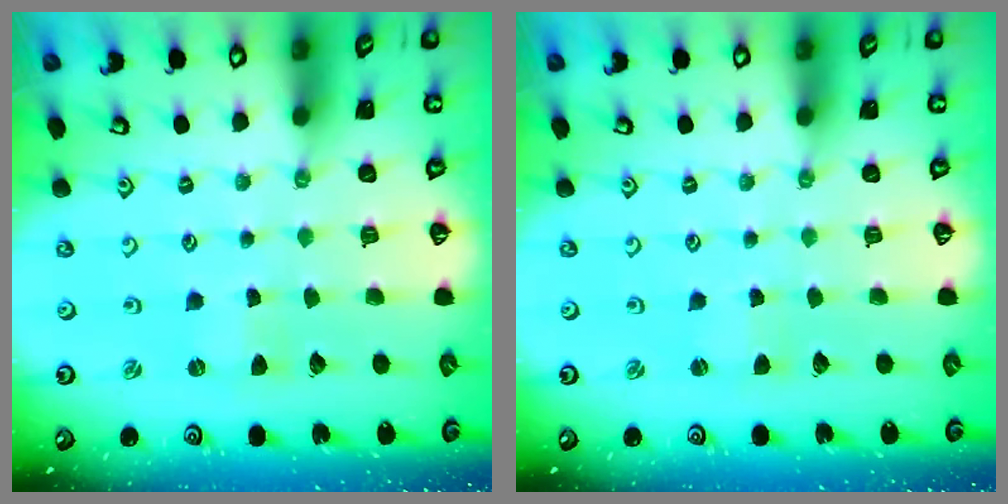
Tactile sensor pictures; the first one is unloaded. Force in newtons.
{"total": 2.0, "press": 2.0, "slide": 0.4}